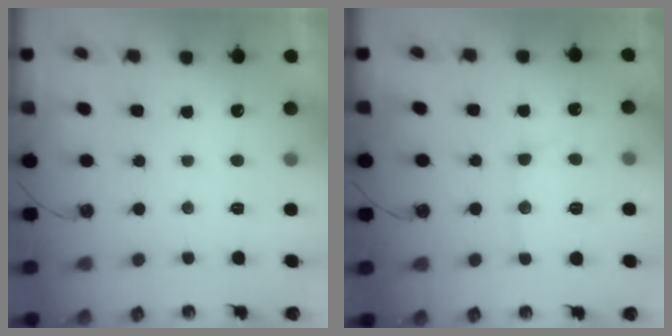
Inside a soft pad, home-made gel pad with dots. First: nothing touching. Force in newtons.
{"total": 11.9, "press": 11.8, "slide": 0.9}